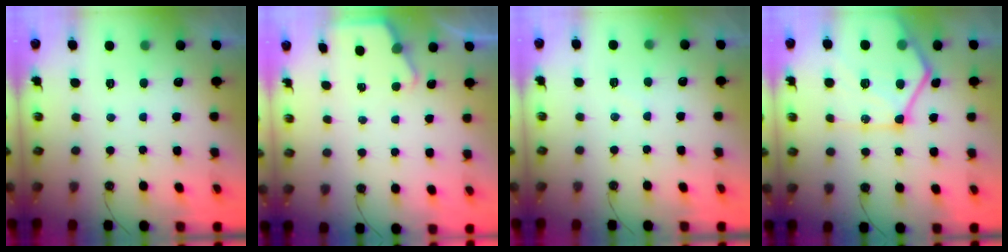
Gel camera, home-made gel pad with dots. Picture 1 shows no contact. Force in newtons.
{"total": 2.7, "press": 2.7, "slide": 0.2}
{"total": 3.2, "press": 3.2, "slide": 0.3}
{"total": 21.5, "press": 21.4, "slide": 2.4}